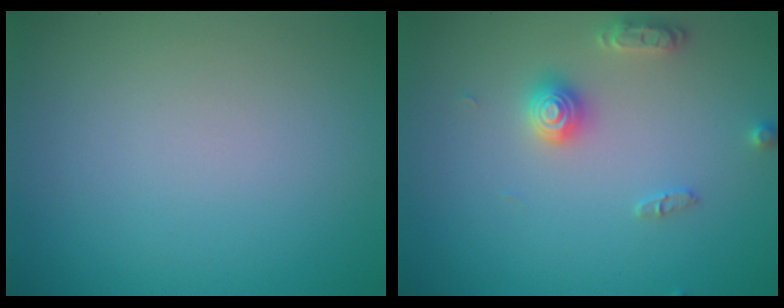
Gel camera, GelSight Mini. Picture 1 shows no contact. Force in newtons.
{"total": 2.8, "press": 2.8, "slide": 0.3}